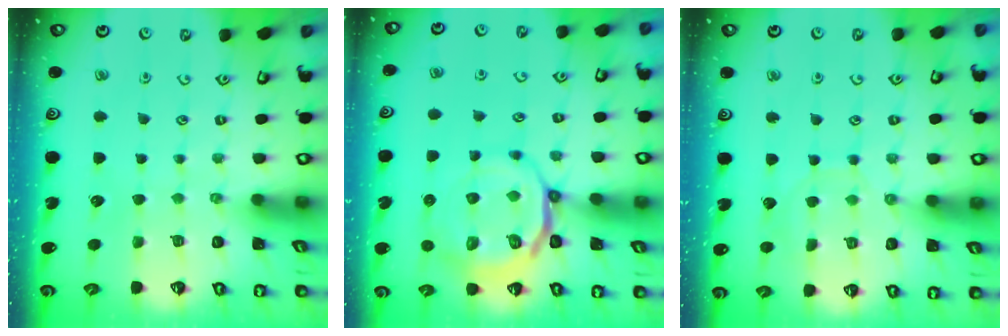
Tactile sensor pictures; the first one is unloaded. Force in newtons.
{"total": 11.2, "press": 10.9, "slide": 2.3}
{"total": 6.3, "press": 6.3, "slide": 0.7}